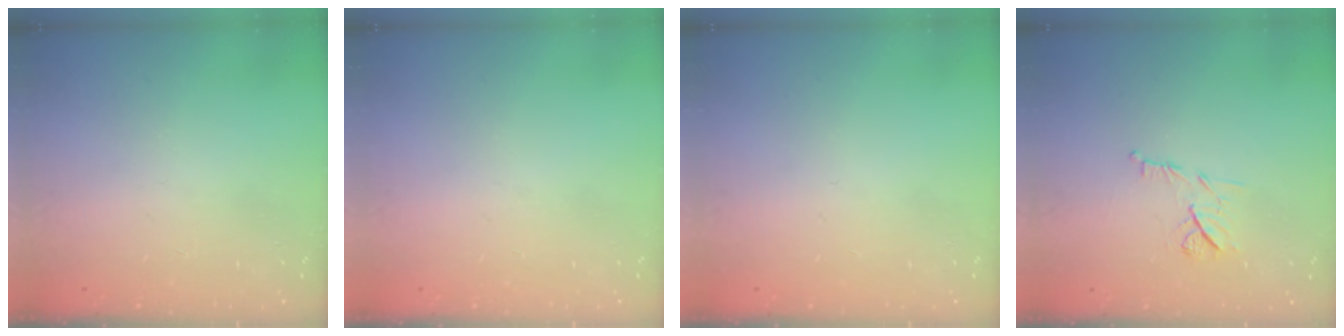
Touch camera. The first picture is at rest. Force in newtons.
{"total": 0.0}
{"total": 0.0}
{"total": 7.1, "press": 7.0, "slide": 1.0}